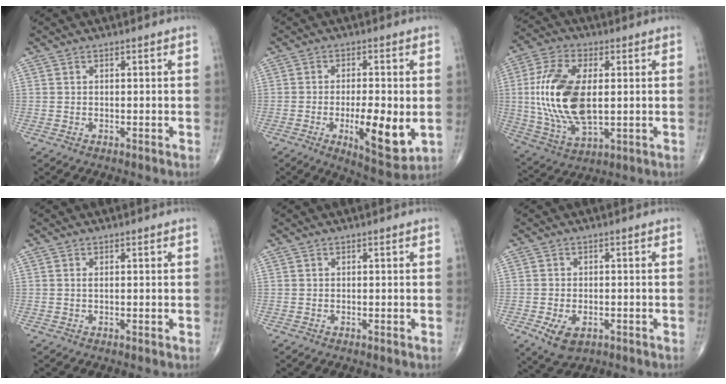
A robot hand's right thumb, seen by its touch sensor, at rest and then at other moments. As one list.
[{"total": 11.6, "force": [-2.5, 3.8, 10.7], "torque": [-0.158, -0.017, -0.032]}, {"total": 18.3, "force": [1.2, 9.3, 15.7], "torque": [-0.326, -0.008, 0.027]}, {"total": 0.6, "force": [0.1, 0.1, 0.6], "torque": [-0.017, -0.003, 0.002]}, {"total": 0.0}, {"total": 5.6, "force": [-2.1, 3.4, 3.9], "torque": [-0.069, -0.001, -0.028]}]